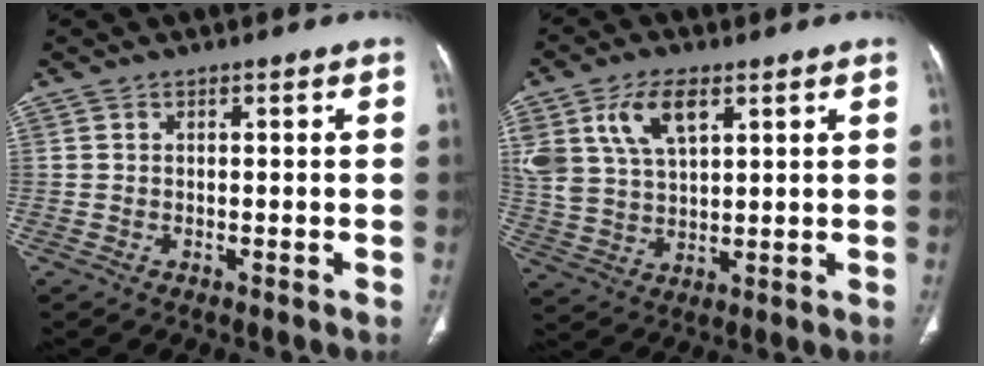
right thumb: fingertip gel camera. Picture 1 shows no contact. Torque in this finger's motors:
{"motor_torque": [1.66, 1.66, 1.34, 0.84, 0.16]}